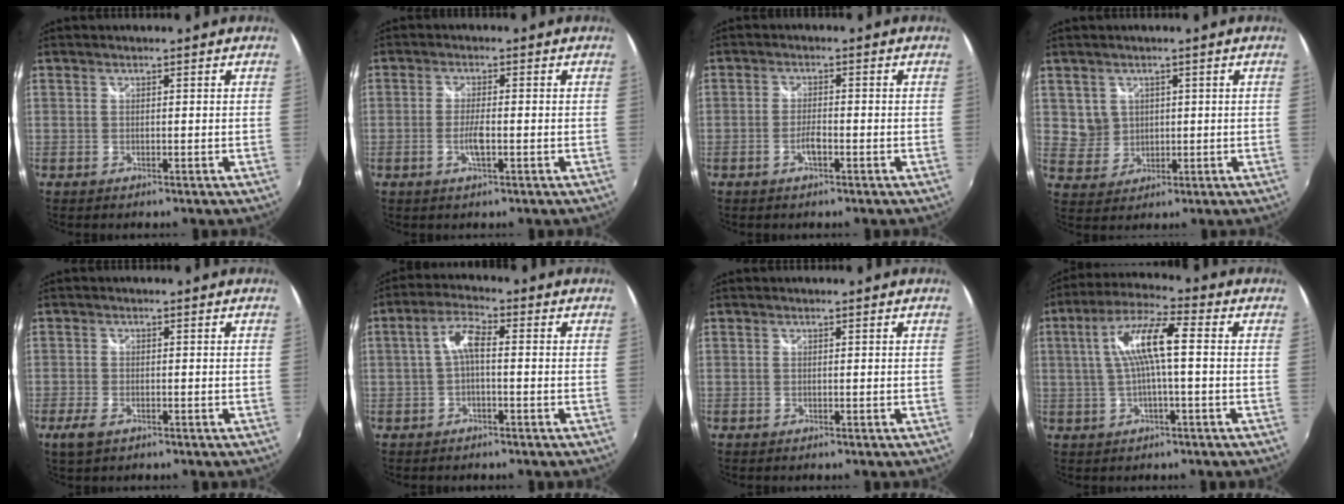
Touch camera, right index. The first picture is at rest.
{"total": 3.4, "force": [-1.1, 0.7, 3.1], "torque": [-0.064, -0.003, -0.021]}
{"total": 2.6, "force": [-1.3, 0.8, 2.1], "torque": [-0.048, 0.001, -0.027]}
{"total": 4.6, "force": [1.5, 4.3, 0.7], "torque": [-0.011, 0.008, 0.036]}
{"total": 3.6, "force": [-2.2, 1.6, 2.3], "torque": [-0.056, -0.010, -0.043]}
{"total": 4.4, "force": [-0.7, 1.4, 4.1], "torque": [-0.085, 0.014, -0.014]}
{"total": 0.0}
{"total": 9.5, "force": [0.6, 1.4, 9.4], "torque": [-0.181, 0.016, 0.013]}